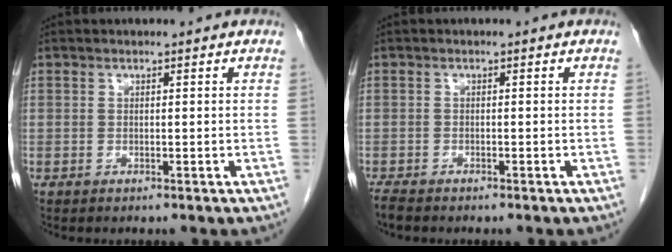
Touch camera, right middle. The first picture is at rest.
{"total": 1.9, "force": [-1.7, 0.3, 0.8], "torque": [-0.021, -0.006, -0.029]}